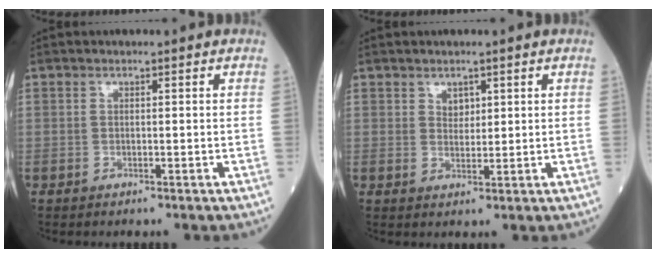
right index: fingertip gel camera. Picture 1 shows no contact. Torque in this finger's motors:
{"motor_torque": [-0.01, 0.00, 0.00, 0.00]}